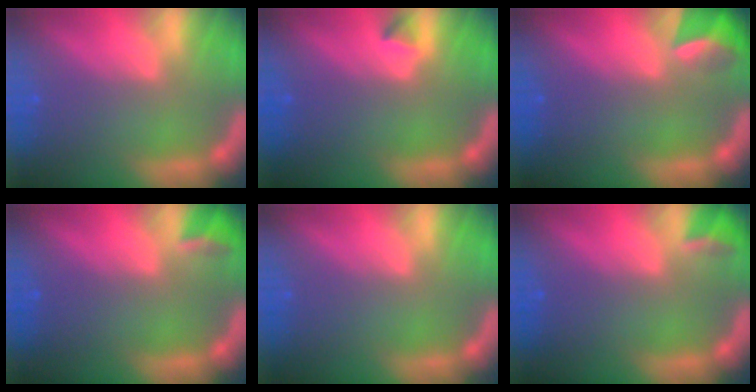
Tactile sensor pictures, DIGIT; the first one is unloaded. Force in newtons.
{"total": 0.9}
{"total": 3.9}
{"total": 1.9}
{"total": 0.0}
{"total": 1.9}